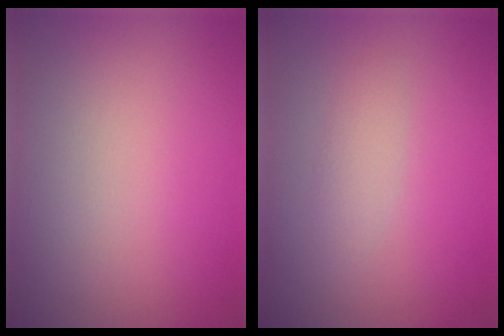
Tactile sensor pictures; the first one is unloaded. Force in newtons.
{"total": 1.5, "press": 1.5, "slide": 0.1}